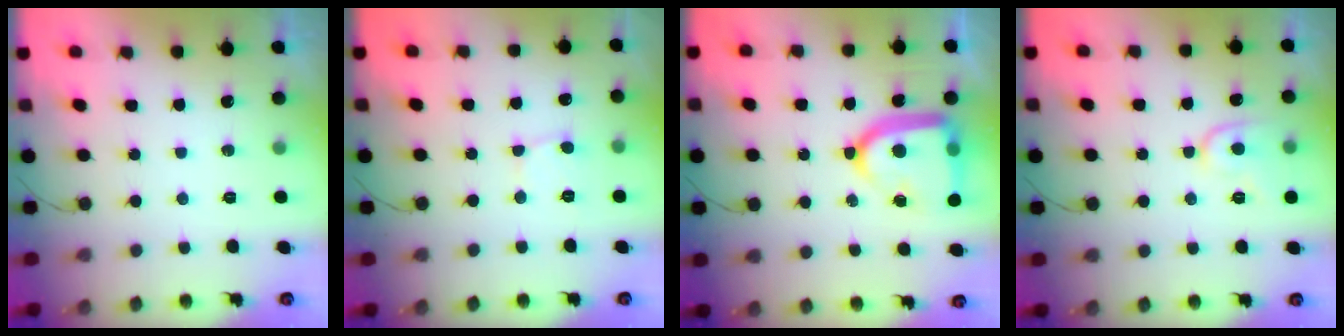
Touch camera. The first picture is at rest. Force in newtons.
{"total": 2.7, "press": 2.7, "slide": 0.3}
{"total": 17.7, "press": 17.6, "slide": 1.4}
{"total": 8.4, "press": 8.3, "slide": 0.8}